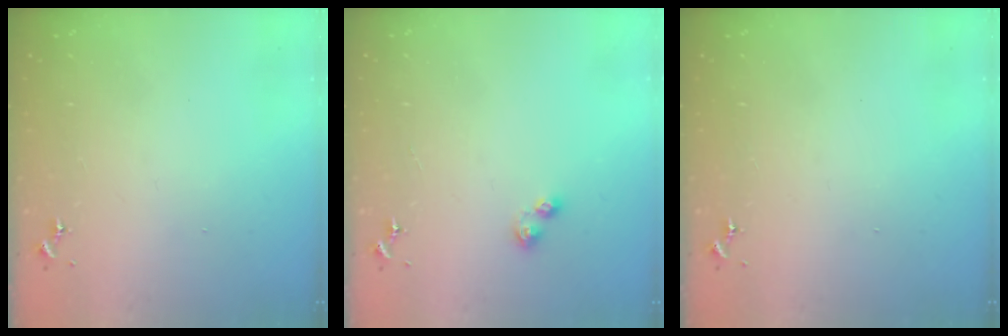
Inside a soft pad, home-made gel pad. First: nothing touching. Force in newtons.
{"total": 4.5, "press": 4.5, "slide": 0.5}
{"total": 0.0}